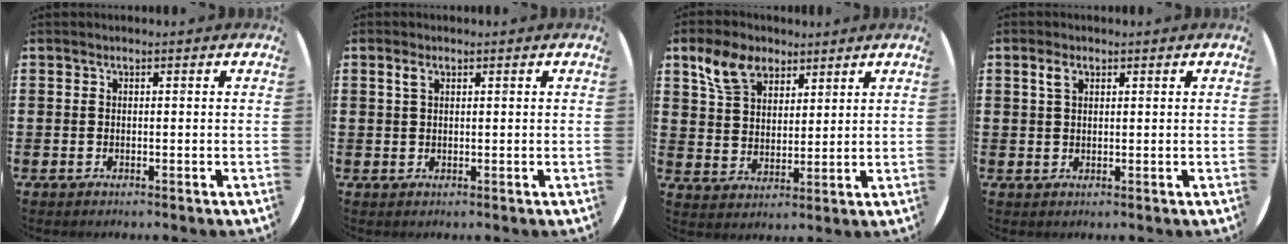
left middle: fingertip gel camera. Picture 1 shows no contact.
{"total": 1.0, "force": [0.5, 0.5, 0.6], "torque": [-0.005, 0.002, 0.007]}
{"total": 7.0, "force": [4.9, 4.0, 2.9], "torque": [-0.067, 0.003, 0.092]}
{"total": 2.0, "force": [1.2, 1.0, 1.2], "torque": [-0.018, 0.002, 0.020]}